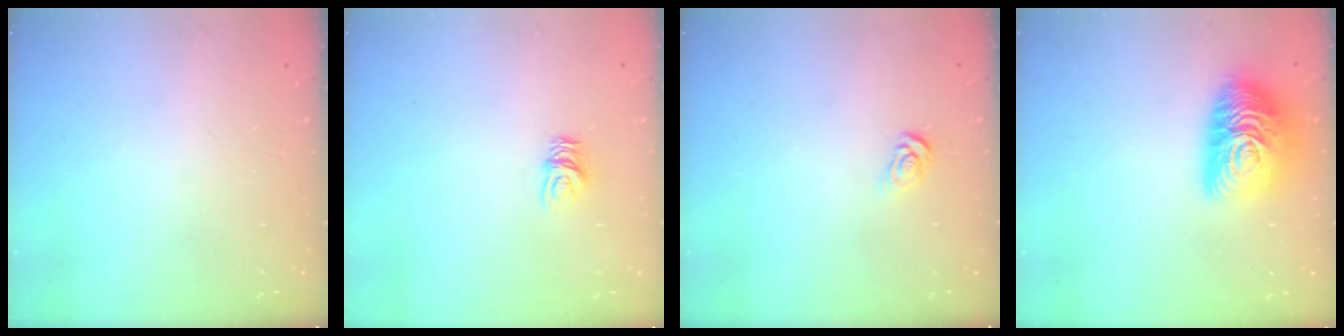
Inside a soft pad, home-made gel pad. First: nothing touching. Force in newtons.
{"total": 7.2, "press": 7.2, "slide": 0.5}
{"total": 4.3, "press": 4.2, "slide": 0.4}
{"total": 16.9, "press": 16.9, "slide": 1.1}